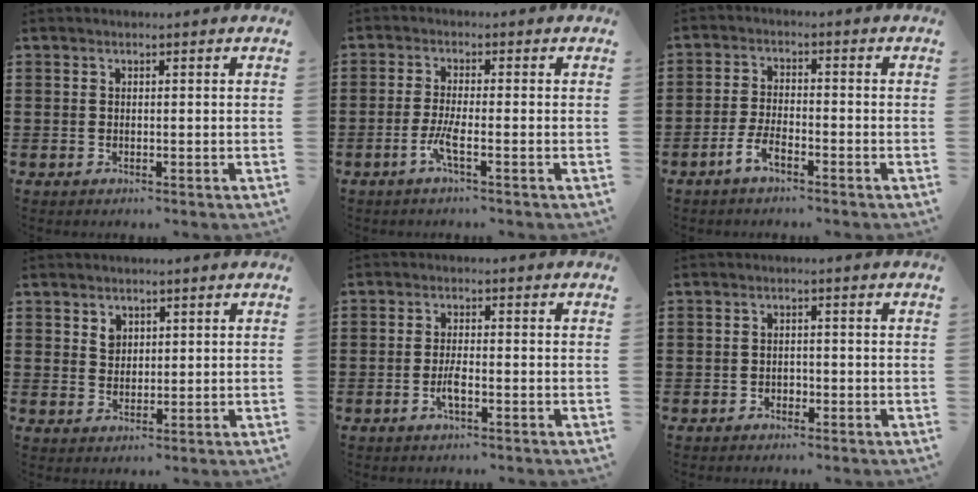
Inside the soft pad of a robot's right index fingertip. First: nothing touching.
{"total": 3.7, "force": [-1.8, 0.1, 3.2], "torque": [-0.081, -0.014, -0.042]}
{"total": 3.7, "force": [-2.7, 0.9, 2.3], "torque": [-0.054, 0.002, -0.057]}
{"total": 2.1, "force": [1.4, 1.5, 0.5], "torque": [-0.006, 0.000, 0.025]}
{"total": 2.7, "force": [-1.1, 0.5, 2.4], "torque": [-0.050, -0.002, -0.021]}
{"total": 1.1, "force": [-0.8, 0.7, 0.2], "torque": [-0.006, -0.001, -0.018]}